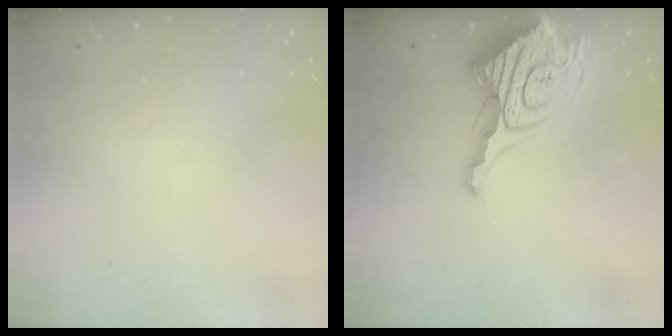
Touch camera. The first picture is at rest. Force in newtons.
{"total": 16.6, "press": 16.5, "slide": 1.9}